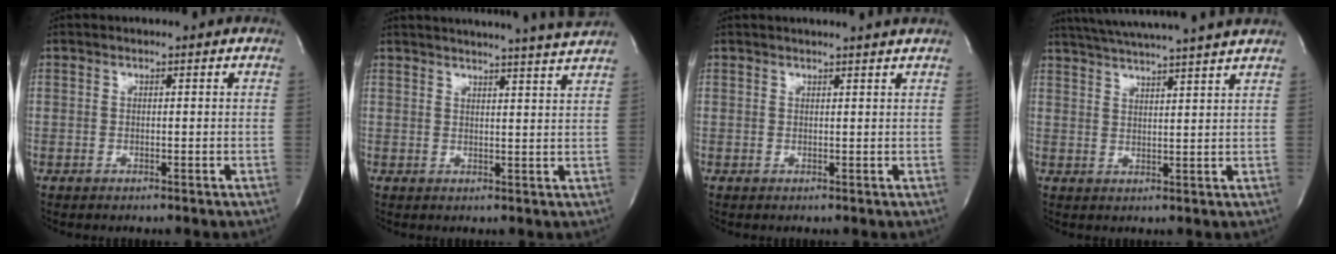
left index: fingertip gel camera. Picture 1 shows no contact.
{"total": 12.5, "force": [11.7, -1.9, 4.2], "torque": [-0.070, -0.043, 0.136]}
{"total": 3.8, "force": [3.5, -0.8, 1.4], "torque": [-0.015, 0.002, 0.030]}
{"total": 15.5, "force": [13.7, -1.2, 7.1], "torque": [-0.129, -0.003, 0.188]}